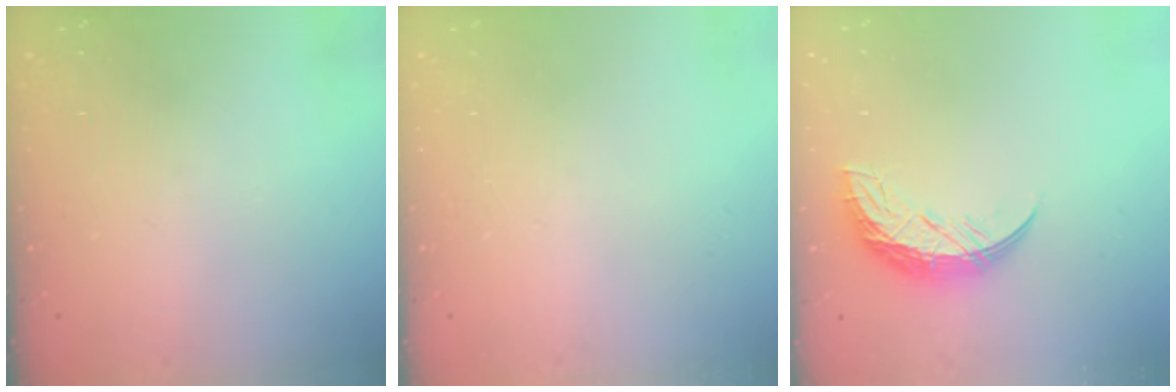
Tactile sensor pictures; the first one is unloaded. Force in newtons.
{"total": 0.0}
{"total": 10.7, "press": 10.7, "slide": 0.4}